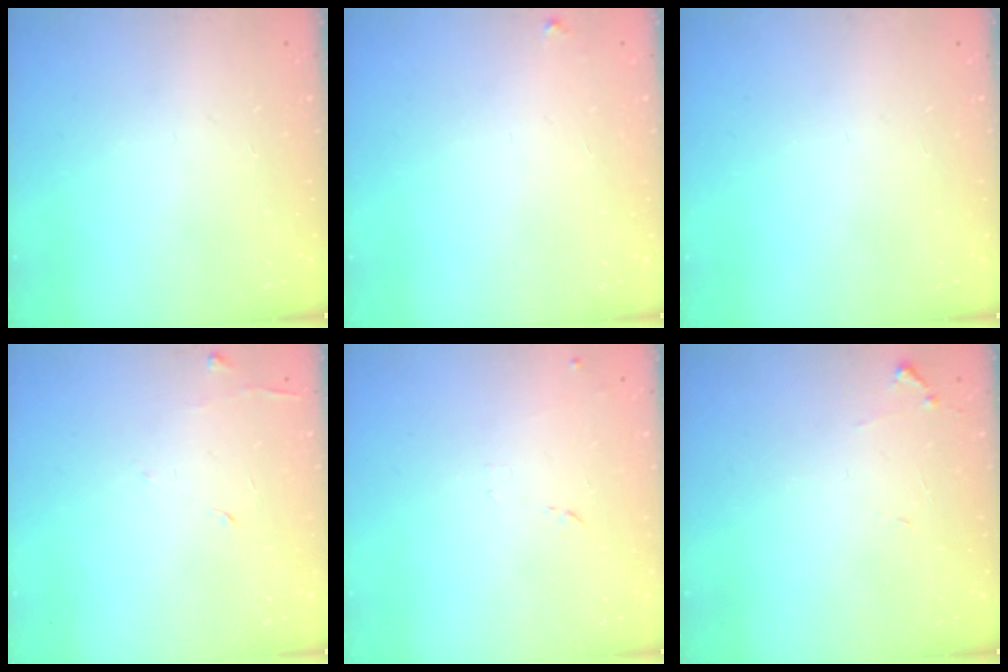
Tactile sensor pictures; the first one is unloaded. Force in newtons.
{"total": 2.3, "press": 2.3, "slide": 0.2}
{"total": 0.0}
{"total": 5.8, "press": 5.7, "slide": 0.6}
{"total": 6.6, "press": 6.6, "slide": 0.4}
{"total": 5.8, "press": 5.7, "slide": 0.4}